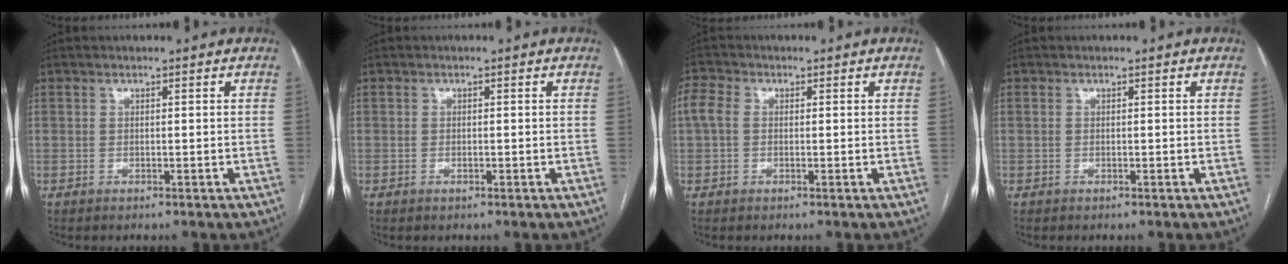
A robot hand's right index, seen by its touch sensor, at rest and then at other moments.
{"total": 0.5, "force": [-0.3, 0.2, 0.4], "torque": [-0.009, 0.000, -0.004]}
{"total": 3.2, "force": [0.3, 2.3, 2.1], "torque": [-0.065, 0.021, 0.003]}
{"total": 0.0}